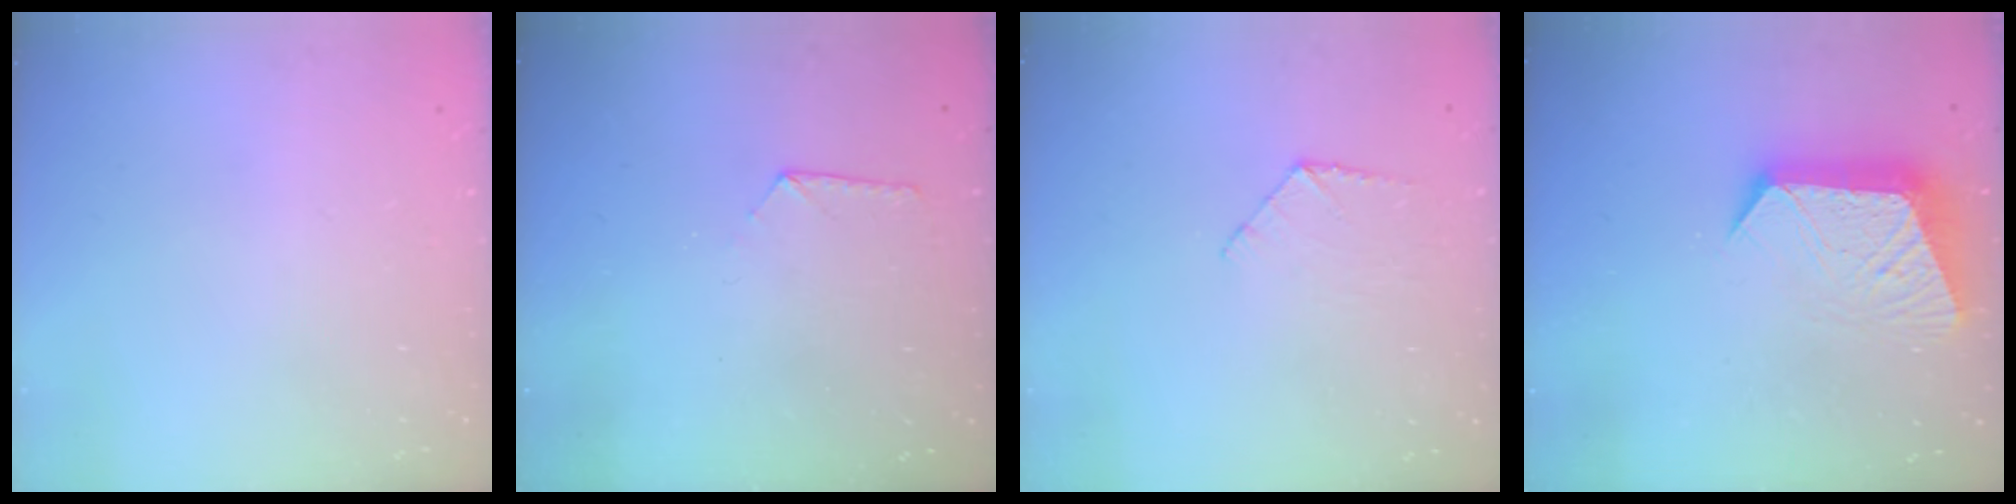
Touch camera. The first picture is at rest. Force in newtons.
{"total": 6.0, "press": 6.0, "slide": 0.5}
{"total": 6.1, "press": 6.1, "slide": 0.5}
{"total": 11.8, "press": 11.7, "slide": 1.1}